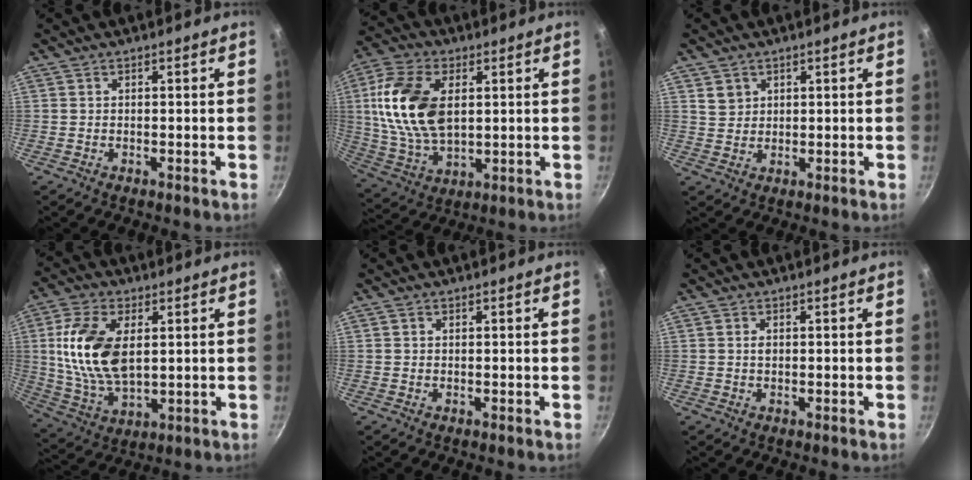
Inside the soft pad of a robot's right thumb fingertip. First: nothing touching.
{"total": 17.3, "force": [3.2, 10.4, 13.5], "torque": [-0.250, -0.004, 0.065]}
{"total": 3.0, "force": [1.4, 2.5, 1.0], "torque": [-0.003, 0.001, 0.030]}
{"total": 15.5, "force": [2.9, 8.7, 12.5], "torque": [-0.231, -0.010, 0.062]}
{"total": 0.0}
{"total": 1.0, "force": [0.1, 0.7, 0.7], "torque": [-0.010, 0.002, 0.002]}